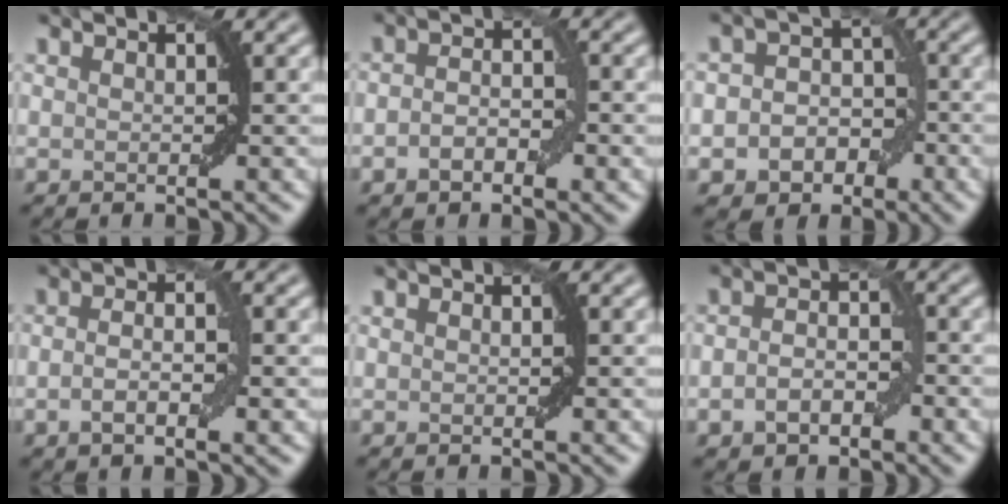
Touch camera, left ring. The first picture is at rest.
{"total": 2.7, "force": [-0.9, 1.5, 2.1], "torque": [-0.037, 0.002, -0.018]}
{"total": 5.2, "force": [-1.9, 4.3, 2.3], "torque": [-0.001, 0.004, -0.047]}
{"total": 2.8, "force": [-0.6, 0.9, 2.6], "torque": [-0.048, -0.002, -0.012]}
{"total": 0.0}
{"total": 3.2, "force": [-1.1, 2.0, 2.2], "torque": [-0.034, 0.001, -0.023]}